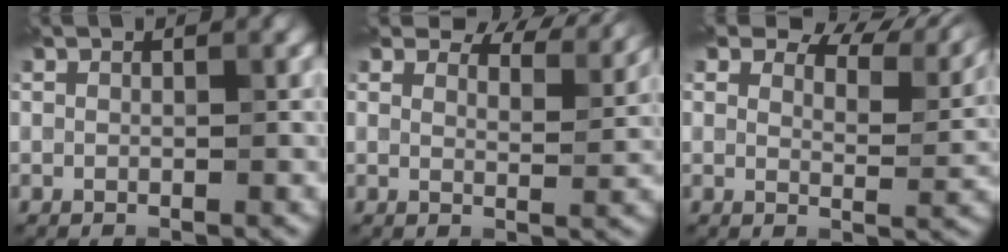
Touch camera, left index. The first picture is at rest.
{"total": 7.0, "force": [6.1, 2.1, 2.6], "torque": [-0.039, 0.004, 0.071]}
{"total": 8.5, "force": [6.9, 3.0, 3.9], "torque": [-0.059, 0.015, 0.080]}